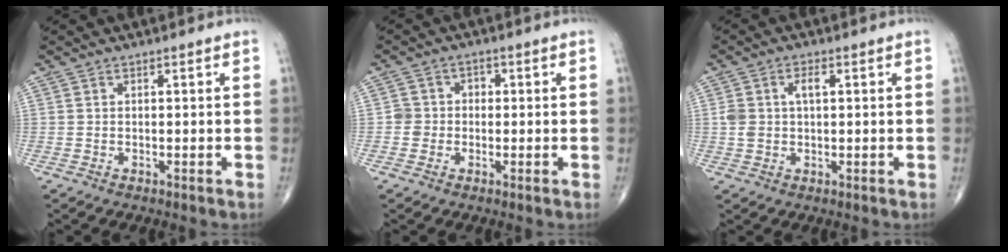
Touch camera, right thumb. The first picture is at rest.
{"total": 3.2, "force": [-0.5, 3.1, 0.6], "torque": [0.018, 0.014, -0.016]}
{"total": 4.2, "force": [0.9, 2.3, 3.4], "torque": [-0.078, 0.011, 0.019]}